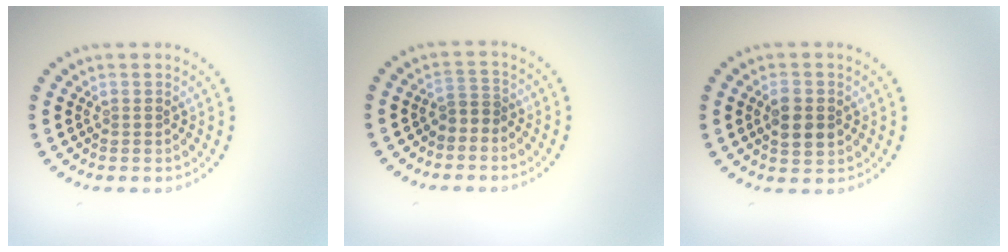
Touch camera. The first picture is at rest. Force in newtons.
{"total": 1.3, "press": 1.0, "slide": 0.8}
{"total": 3.1, "press": 3.1, "slide": 0.3}